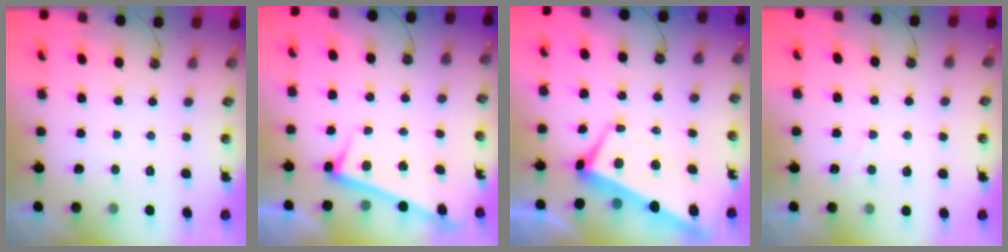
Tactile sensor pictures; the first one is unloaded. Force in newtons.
{"total": 2.8, "press": 2.7, "slide": 0.5}
{"total": 1.7, "press": 1.0, "slide": 1.3}
{"total": 1.8, "press": 1.7, "slide": 0.4}